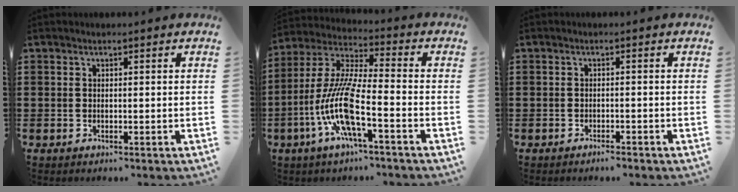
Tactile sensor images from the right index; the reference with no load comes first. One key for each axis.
{"total": 11.6, "fx": -5.2, "fy": 1.6, "fz": 10.3, "tx": -0.240, "ty": -0.020, "tz": -0.109}
{"total": 1.1, "fx": -1.0, "fy": -0.1, "fz": 0.3, "tx": -0.009, "ty": -0.002, "tz": -0.020}